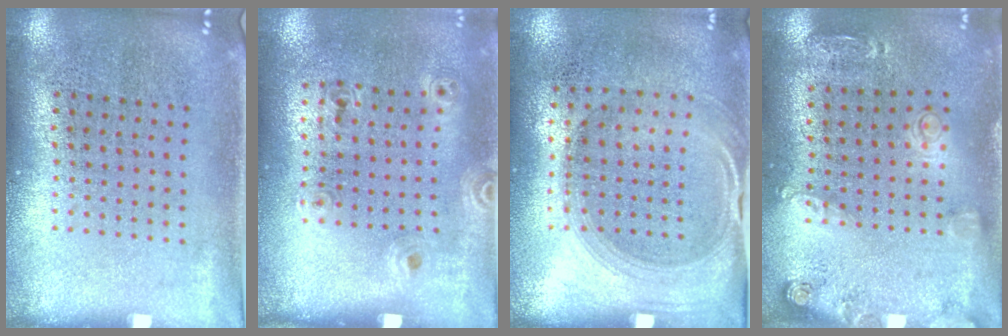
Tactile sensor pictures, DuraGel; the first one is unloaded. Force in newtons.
{"total": 1.2, "press": 0.9, "slide": 0.8}
{"total": 1.5, "press": 1.3, "slide": 0.8}
{"total": 1.5, "press": 1.4, "slide": 0.7}